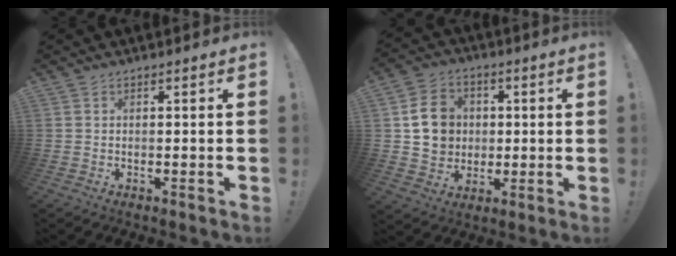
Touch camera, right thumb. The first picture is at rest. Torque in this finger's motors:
{"motor_torque": [-0.03, 0.35, 0.04, 0.06, 0.03]}